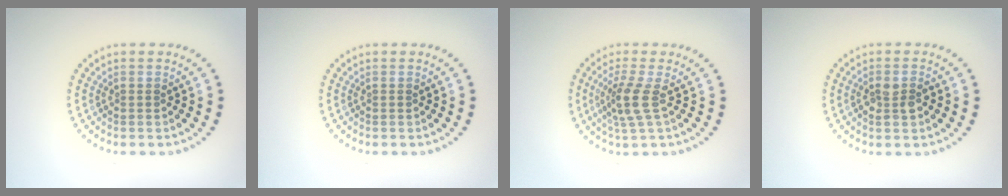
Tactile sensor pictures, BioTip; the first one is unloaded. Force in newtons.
{"total": 0.0}
{"total": 2.7, "press": 2.0, "slide": 1.7}
{"total": 1.7, "press": 1.7, "slide": 0.3}